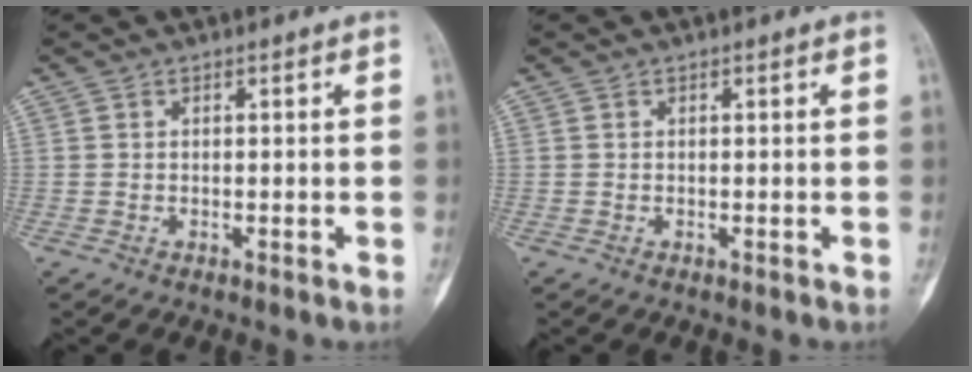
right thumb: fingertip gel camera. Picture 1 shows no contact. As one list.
[{"total": 0.0}]